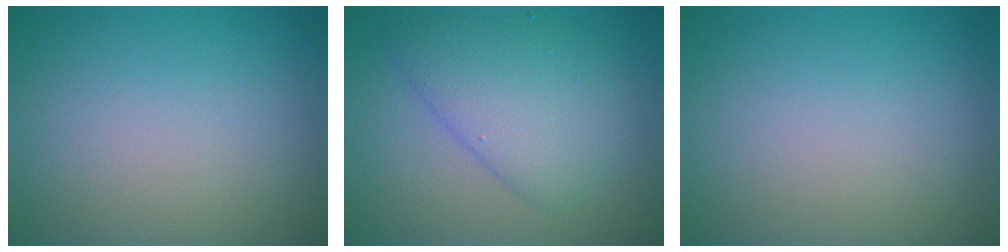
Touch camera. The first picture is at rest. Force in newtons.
{"total": 5.0, "press": 5.0, "slide": 0.3}
{"total": 0.0}